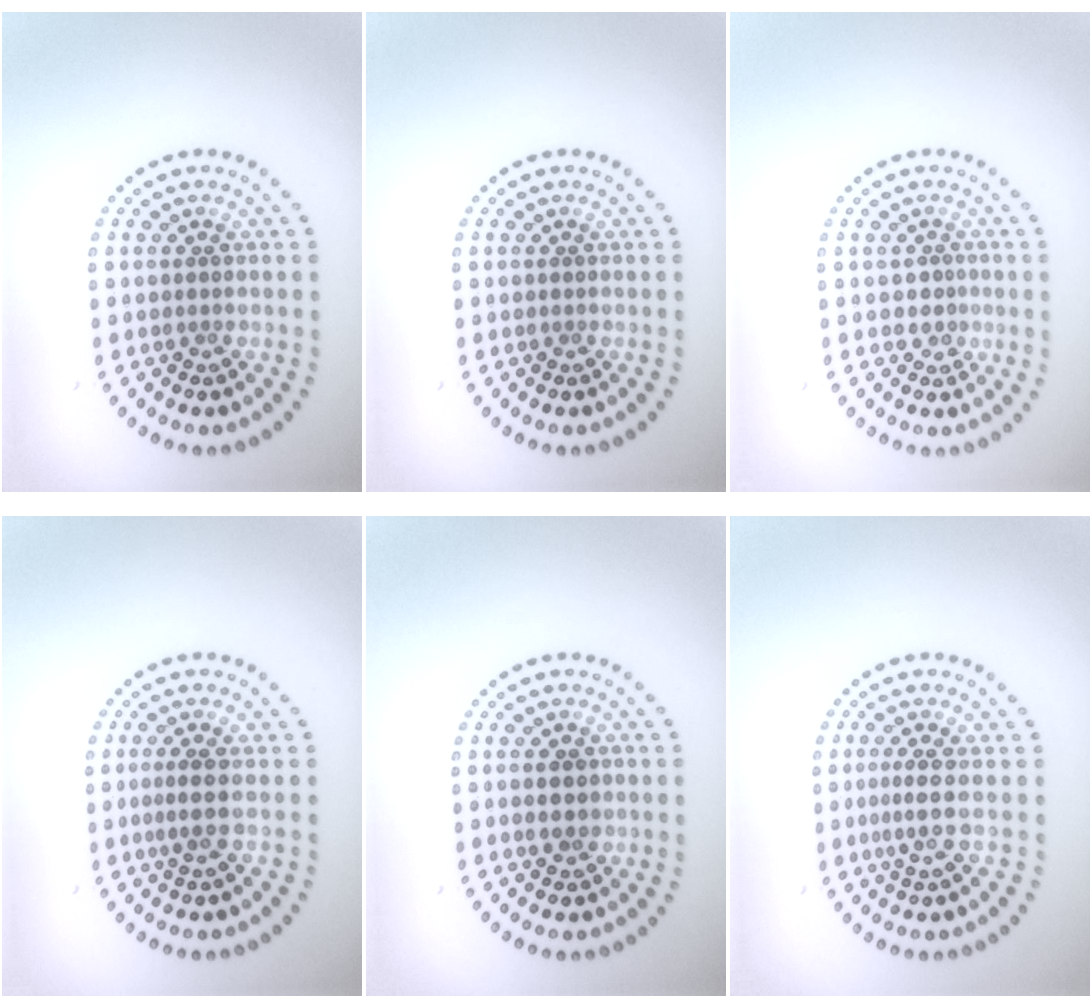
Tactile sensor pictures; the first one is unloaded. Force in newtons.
{"total": 0.0}
{"total": 1.6, "press": 1.2, "slide": 1.1}
{"total": 1.8, "press": 1.4, "slide": 1.1}
{"total": 1.9, "press": 1.9, "slide": 0.2}
{"total": 2.0, "press": 1.6, "slide": 1.3}